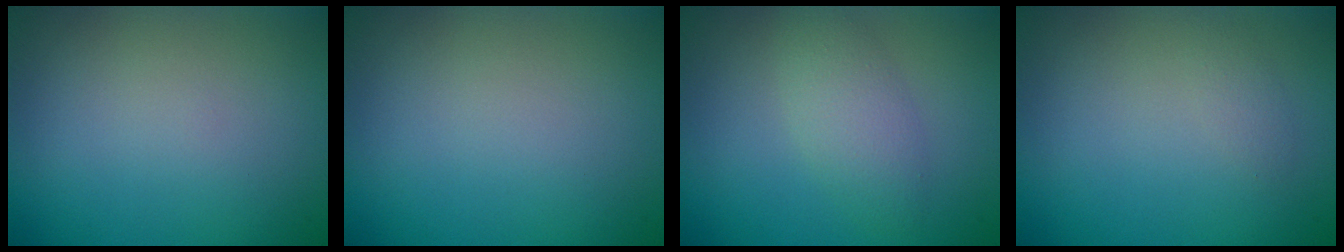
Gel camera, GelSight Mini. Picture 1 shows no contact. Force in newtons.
{"total": 0.0}
{"total": 2.7, "press": 2.6, "slide": 0.0}
{"total": 0.8, "press": 0.8, "slide": 0.0}